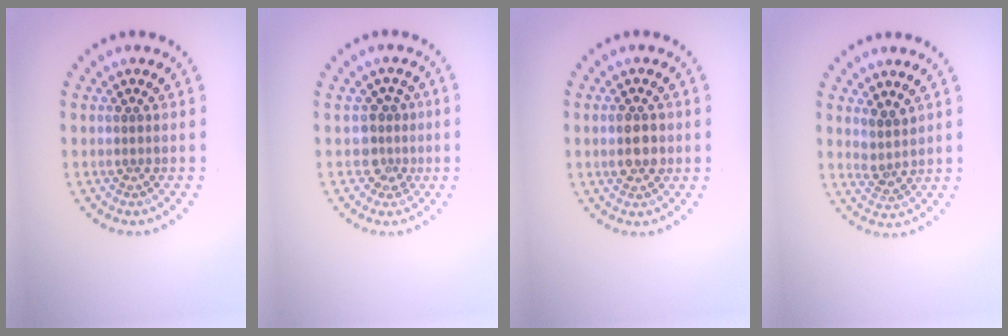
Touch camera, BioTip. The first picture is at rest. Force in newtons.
{"total": 2.4, "press": 1.9, "slide": 1.5}
{"total": 3.0, "press": 3.0, "slide": 0.2}
{"total": 2.0, "press": 1.6, "slide": 1.2}